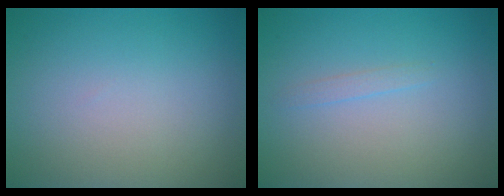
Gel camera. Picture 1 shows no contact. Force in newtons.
{"total": 0.7, "press": 0.7, "slide": 0.1}